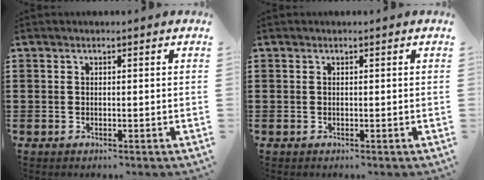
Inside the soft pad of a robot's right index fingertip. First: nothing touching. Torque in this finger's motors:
{"motor_torque": [1.07, 1.07, 0.00, 0.01]}